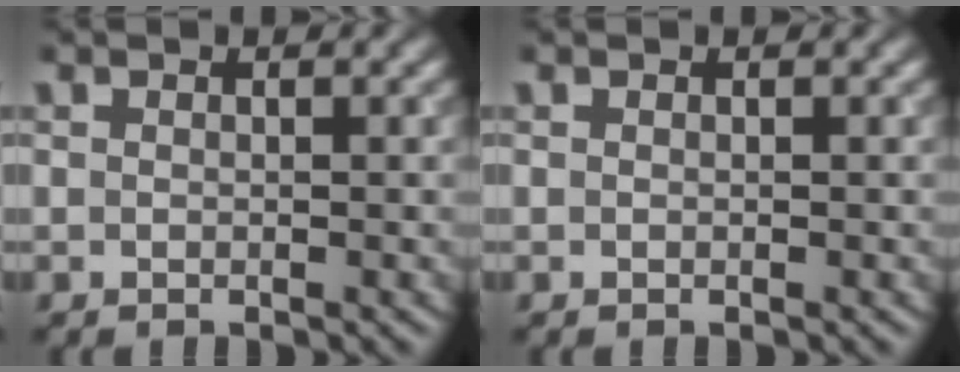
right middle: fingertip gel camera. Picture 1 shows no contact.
{"total": 0.0}